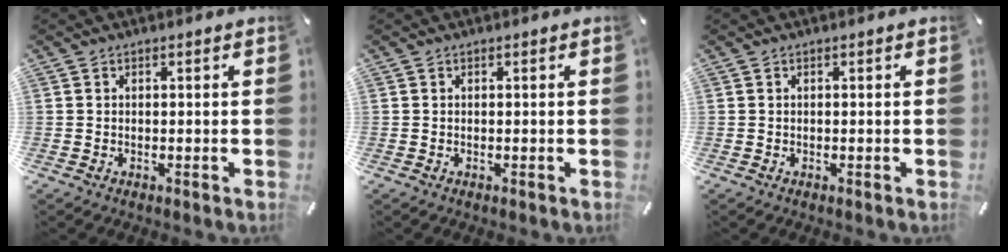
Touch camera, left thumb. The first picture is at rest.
{"total": 0.0}
{"total": 0.0}